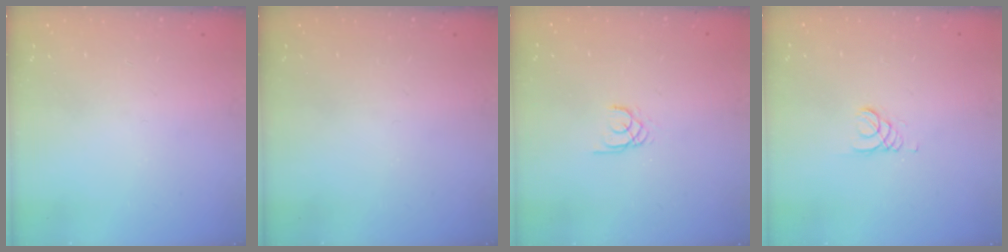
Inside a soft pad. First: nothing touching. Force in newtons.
{"total": 0.0}
{"total": 1.5, "press": 1.5, "slide": 0.1}
{"total": 0.7, "press": 0.7, "slide": 0.1}